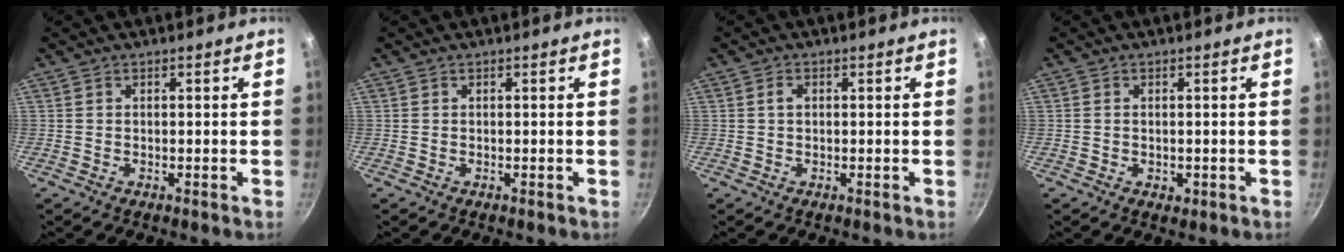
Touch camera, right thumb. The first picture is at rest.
{"total": 0.0}
{"total": 1.2, "force": [0.2, 0.8, 0.9], "torque": [-0.015, 0.006, 0.002]}
{"total": 1.8, "force": [-0.3, 1.2, 1.3], "torque": [-0.017, -0.002, -0.004]}